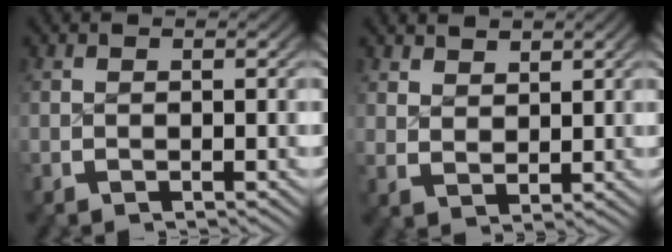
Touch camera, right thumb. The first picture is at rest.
{"total": 2.3, "force": [1.9, 1.0, 0.8], "torque": [-0.008, -0.005, 0.044]}